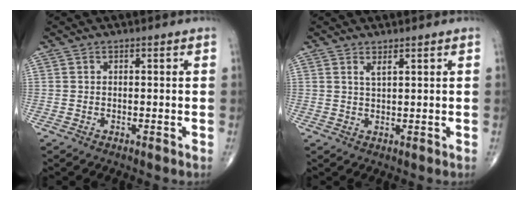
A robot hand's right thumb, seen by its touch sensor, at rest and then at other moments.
{"total": 1.4, "force": [1.0, 0.2, 1.0], "torque": [-0.021, -0.008, 0.023]}